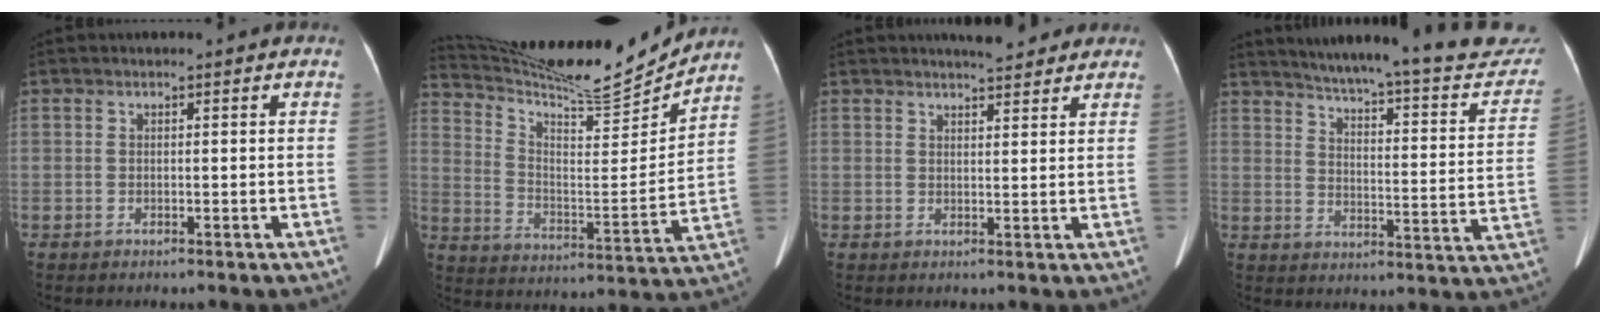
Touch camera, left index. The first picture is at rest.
{"total": 19.2, "force": [18.3, 0.5, 5.8], "torque": [-0.119, -0.041, 0.285]}
{"total": 6.4, "force": [5.6, 1.5, 2.6], "torque": [-0.030, 0.011, 0.069]}
{"total": 27.3, "force": [24.5, 3.8, 11.6], "torque": [-0.166, -0.062, 0.298]}